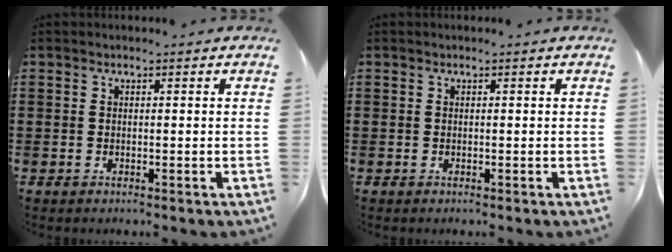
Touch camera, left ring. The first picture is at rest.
{"total": 0.0}